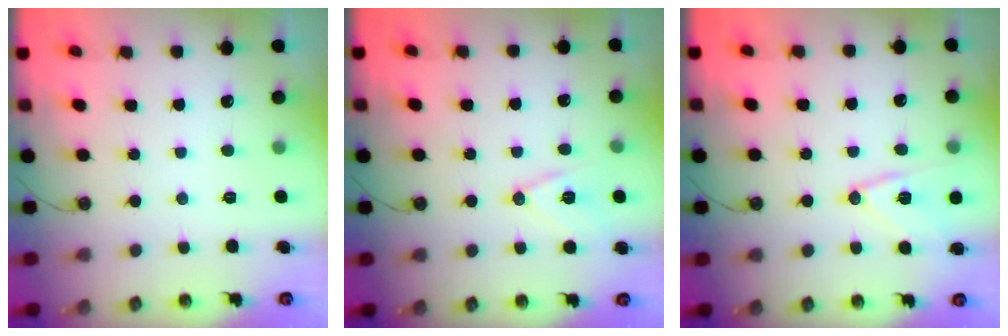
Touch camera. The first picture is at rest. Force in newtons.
{"total": 10.5, "press": 10.0, "slide": 3.4}
{"total": 10.5, "press": 10.5, "slide": 0.8}